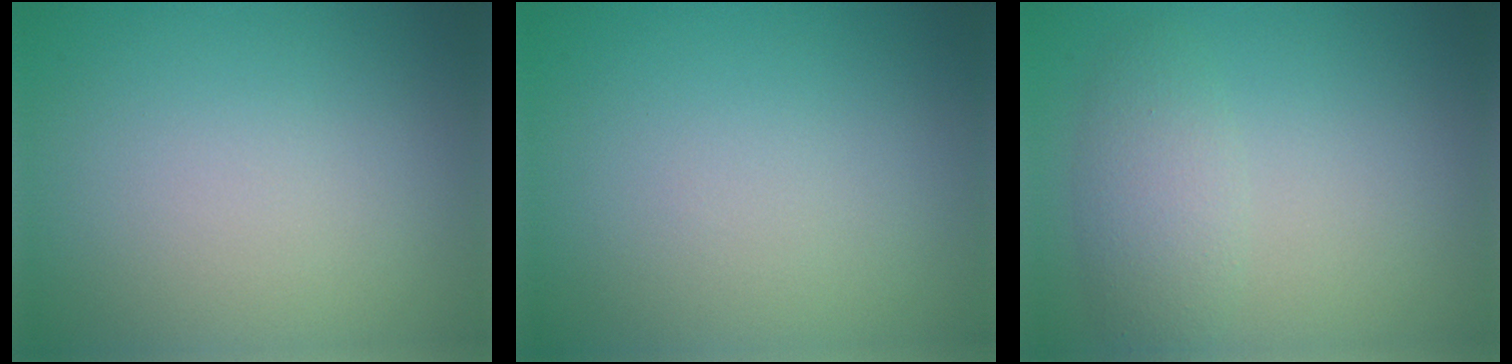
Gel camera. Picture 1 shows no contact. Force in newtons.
{"total": 0.0}
{"total": 2.7, "press": 2.7, "slide": 0.2}